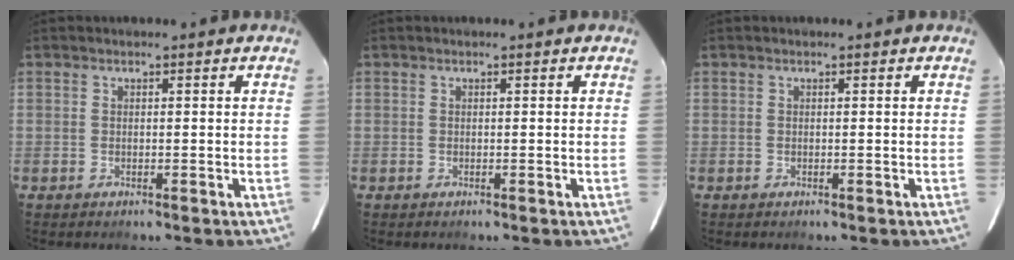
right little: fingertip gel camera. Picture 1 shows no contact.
{"total": 0.0}
{"total": 0.0}